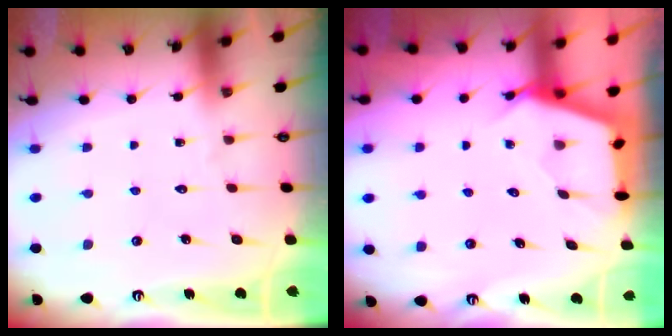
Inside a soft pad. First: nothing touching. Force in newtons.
{"total": 2.7, "press": 2.7, "slide": 0.3}